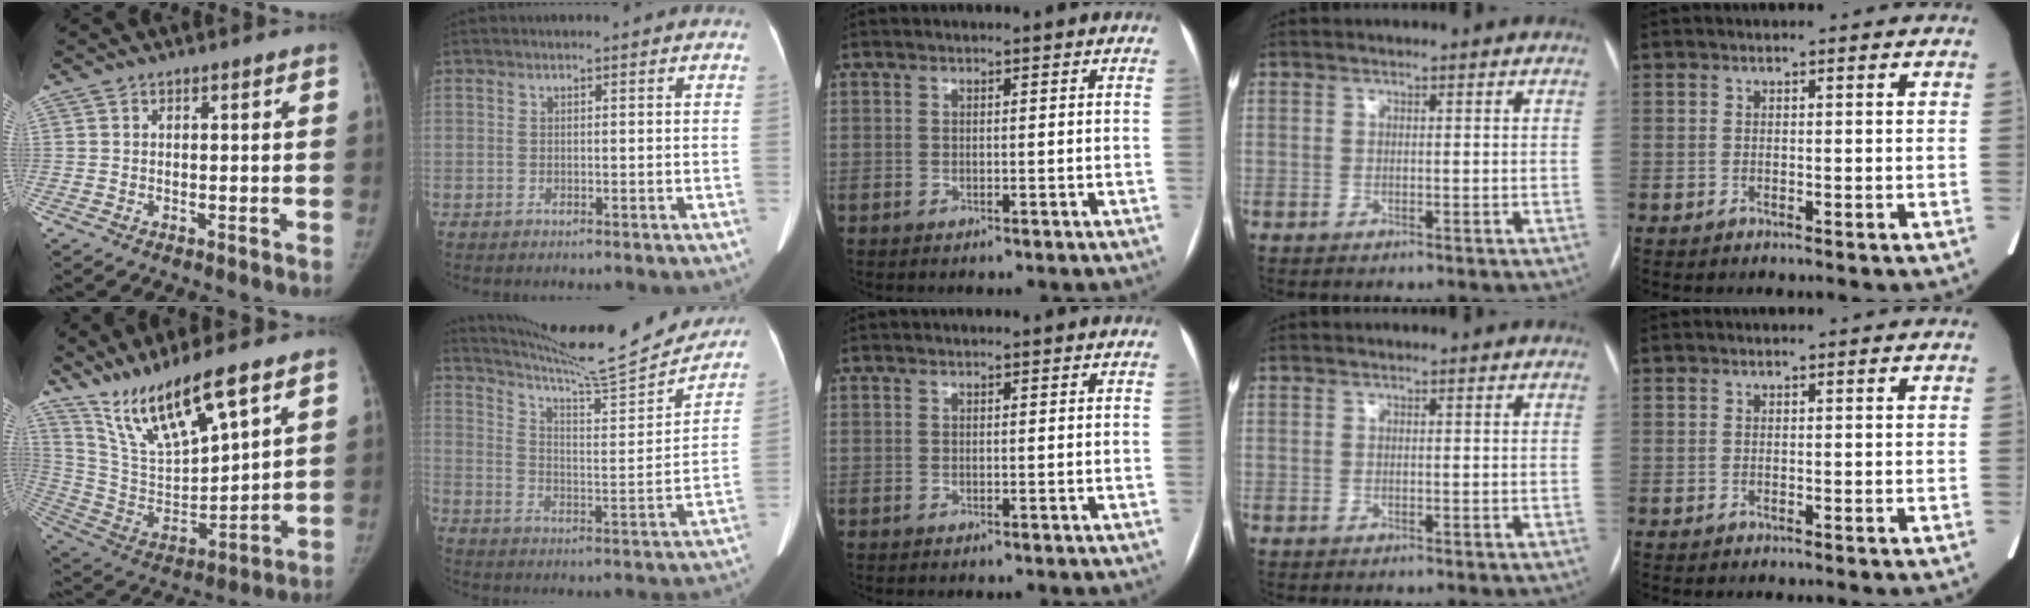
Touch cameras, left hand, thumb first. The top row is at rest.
{"thumb": {"total": 16.6, "force": [11.8, 3.5, 11.2], "torque": [-0.195, -0.056, 0.241]}, "index": {"total": 19.9, "force": [18.8, 0.1, 6.6], "torque": [-0.114, -0.039, 0.274]}}